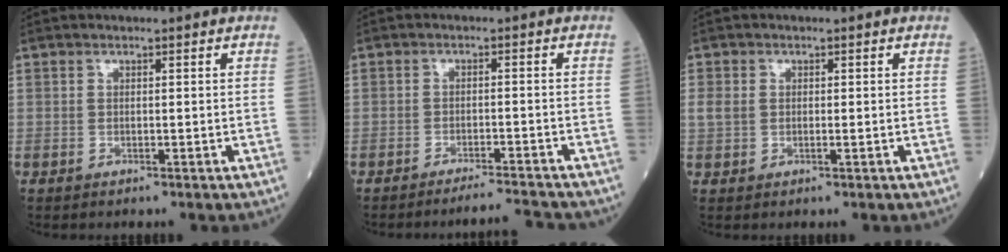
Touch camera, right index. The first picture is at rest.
{"total": 5.2, "force": [-5.2, -0.6, 0.6], "torque": [-0.005, -0.001, -0.081]}
{"total": 2.6, "force": [0.2, 1.7, 2.0], "torque": [-0.050, 0.006, 0.007]}